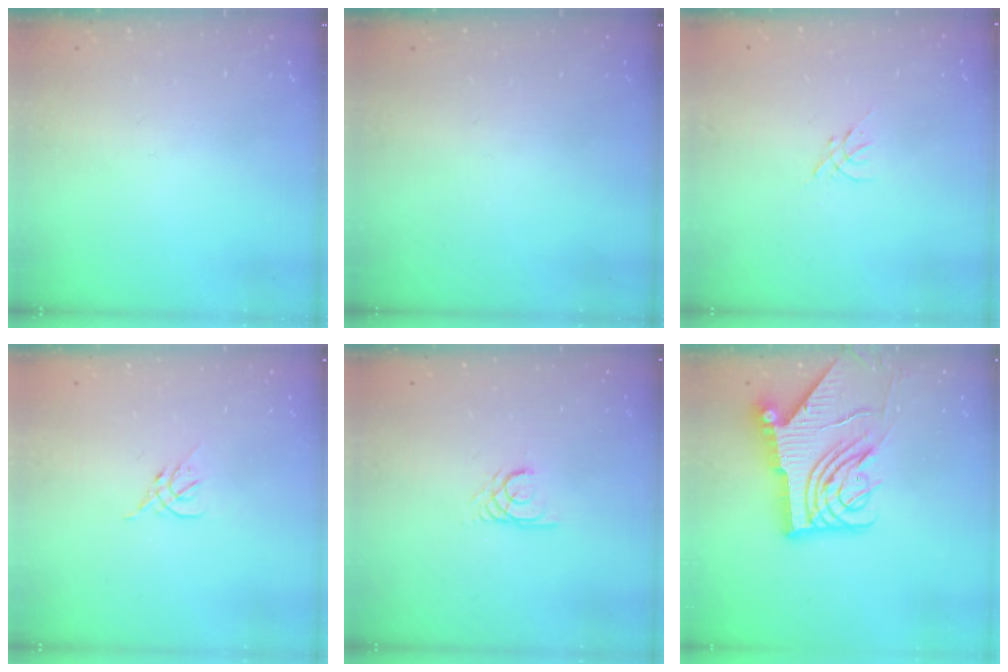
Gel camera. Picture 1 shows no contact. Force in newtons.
{"total": 0.0}
{"total": 0.0}
{"total": 2.6, "press": 2.5, "slide": 0.8}
{"total": 2.2, "press": 2.2, "slide": 0.3}
{"total": 14.7, "press": 14.6, "slide": 1.7}